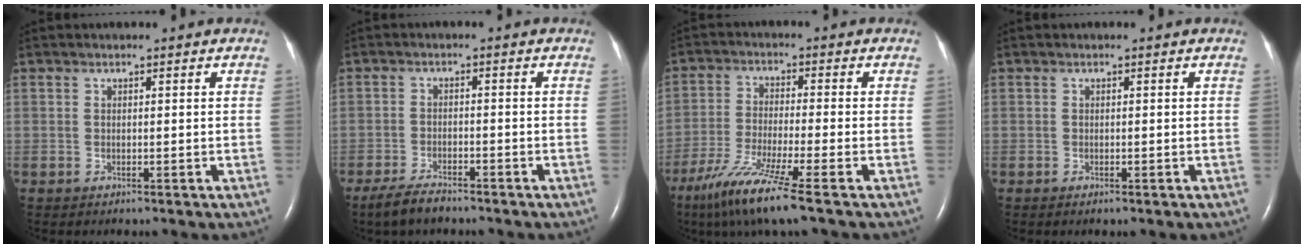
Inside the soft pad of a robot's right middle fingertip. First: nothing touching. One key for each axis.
{"total": 4.3, "fx": -3.6, "fy": 1.0, "fz": 2.1, "tx": -0.051, "ty": -0.008, "tz": -0.067}
{"total": 10.1, "fx": -6.7, "fy": -1.0, "fz": 7.5, "tx": -0.151, "ty": -0.040, "tz": -0.126}
{"total": 0.5, "fx": -0.3, "fy": 0.2, "fz": 0.4, "tx": -0.010, "ty": -0.002, "tz": -0.003}